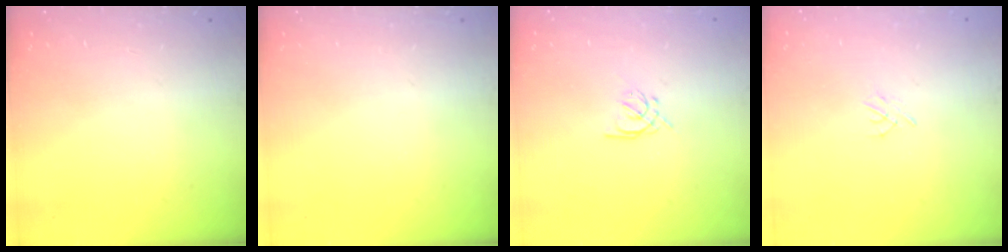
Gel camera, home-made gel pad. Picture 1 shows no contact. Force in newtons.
{"total": 0.0}
{"total": 1.2, "press": 1.1, "slide": 0.5}
{"total": 1.3, "press": 1.2, "slide": 0.4}